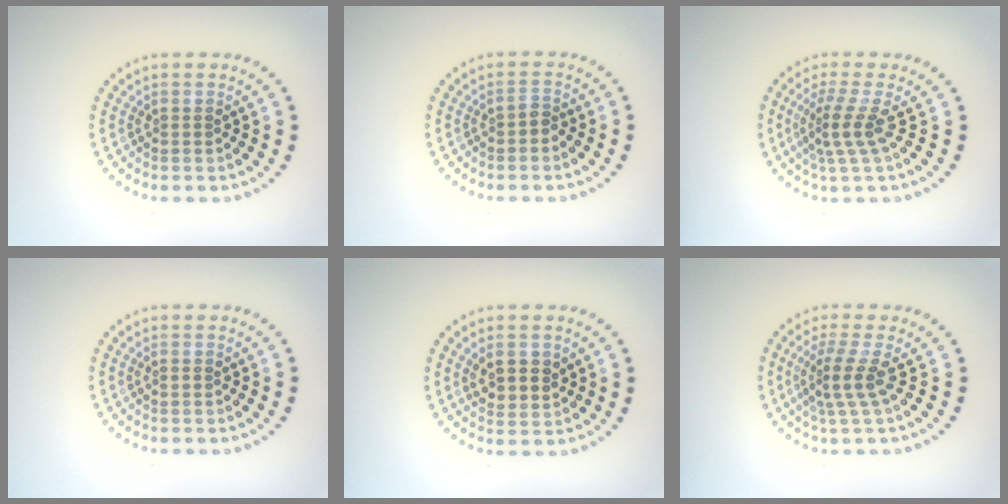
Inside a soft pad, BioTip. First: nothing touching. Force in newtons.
{"total": 1.0, "press": 0.8, "slide": 0.7}
{"total": 2.9, "press": 1.9, "slide": 2.2}
{"total": 0.7, "press": 0.7, "slide": 0.1}
{"total": 2.7, "press": 2.6, "slide": 0.7}
{"total": 2.8, "press": 1.9, "slide": 2.1}